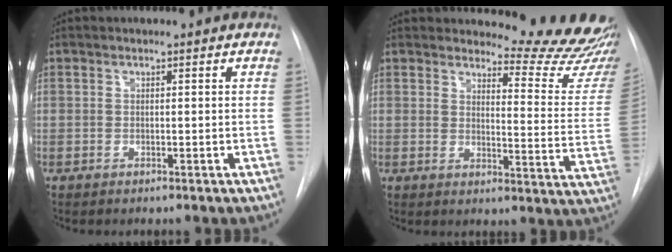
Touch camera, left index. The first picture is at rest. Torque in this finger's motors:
{"motor_torque": [0.87, -1.26, 0.03, 0.00]}